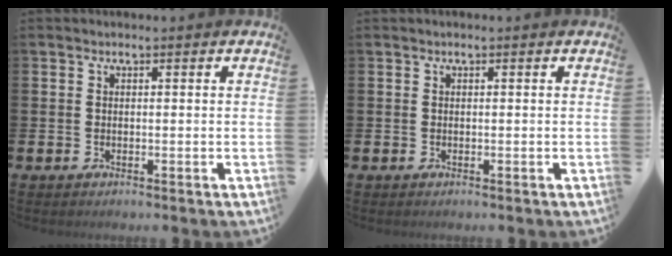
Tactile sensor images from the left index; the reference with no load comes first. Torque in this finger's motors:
{"motor_torque": [-0.08, -0.35, -0.20, 0.06]}